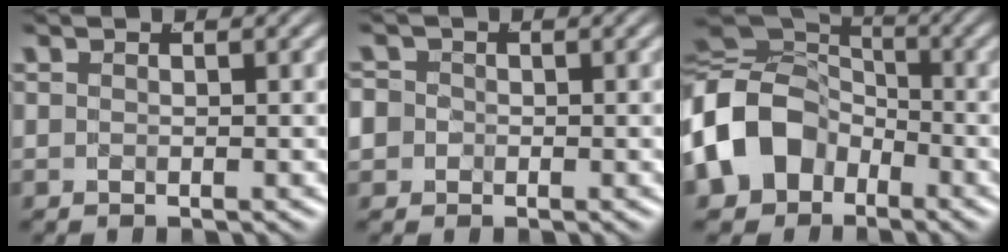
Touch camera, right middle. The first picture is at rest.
{"total": 4.2, "force": [-0.7, 4.0, 1.2], "torque": [-0.040, -0.014, -0.017]}
{"total": 12.6, "force": [-1.8, 10.7, 6.3], "torque": [-0.162, -0.030, -0.029]}